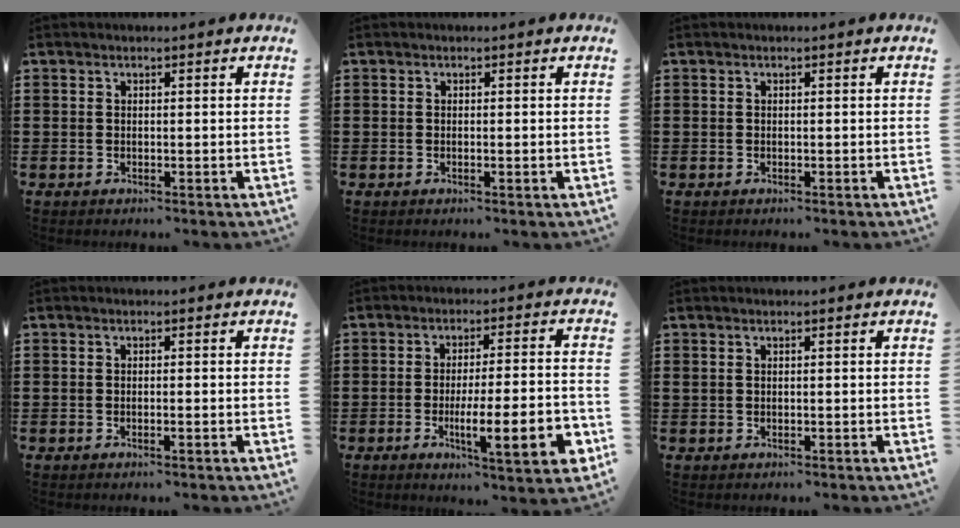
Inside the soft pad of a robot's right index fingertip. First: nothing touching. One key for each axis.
{"total": 0.0}
{"total": 0.0}
{"total": 0.6, "fx": -0.3, "fy": 0.0, "fz": 0.5, "tx": -0.010, "ty": -0.002, "tz": -0.005}
{"total": 11.4, "fx": -3.7, "fy": 2.4, "fz": 10.5, "tx": -0.160, "ty": -0.006, "tz": -0.062}
{"total": 0.0}